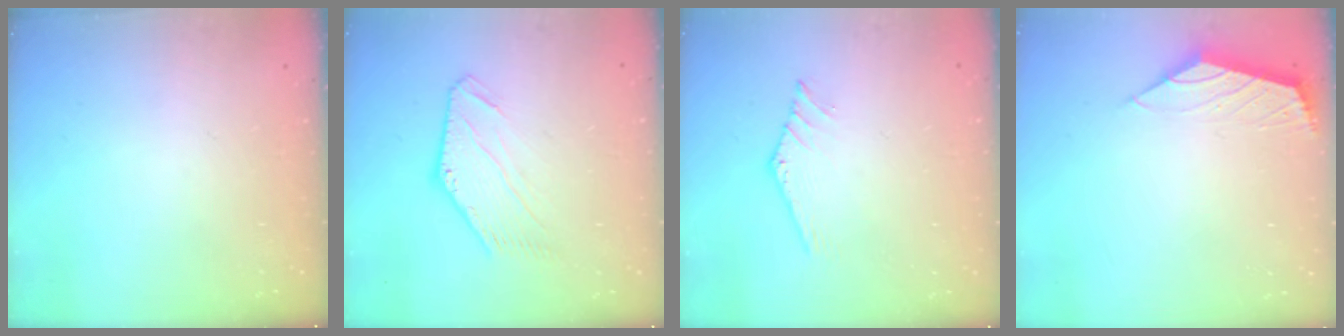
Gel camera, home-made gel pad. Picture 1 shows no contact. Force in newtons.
{"total": 3.8, "press": 3.7, "slide": 0.4}
{"total": 1.0, "press": 1.0, "slide": 0.1}
{"total": 2.1, "press": 2.0, "slide": 0.7}